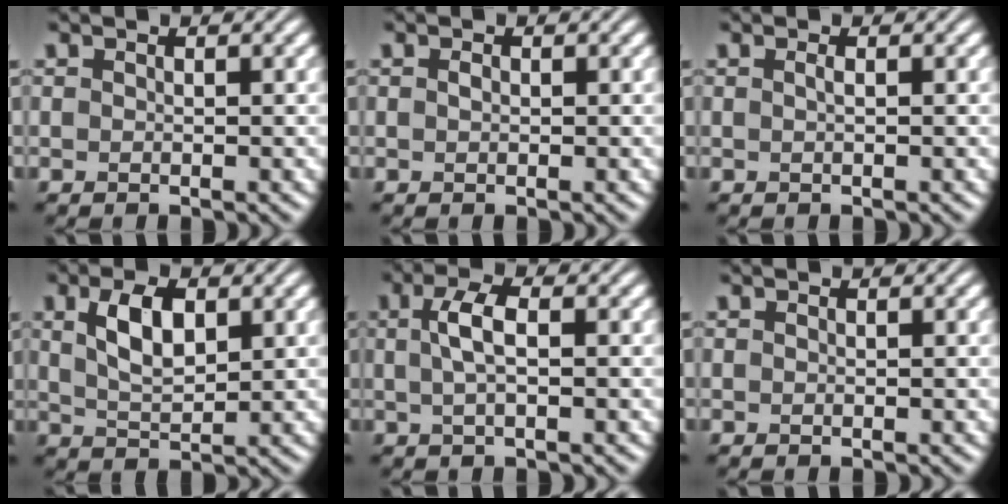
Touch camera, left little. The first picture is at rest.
{"total": 0.6, "force": [0.1, 0.4, 0.4], "torque": [-0.011, 0.001, 0.002]}
{"total": 0.6, "force": [0.1, 0.2, 0.6], "torque": [-0.012, 0.005, 0.001]}
{"total": 4.4, "force": [1.5, 2.2, 3.5], "torque": [-0.074, 0.005, 0.031]}
{"total": 2.9, "force": [0.4, 1.0, 2.7], "torque": [-0.056, 0.008, 0.005]}
{"total": 0.0}